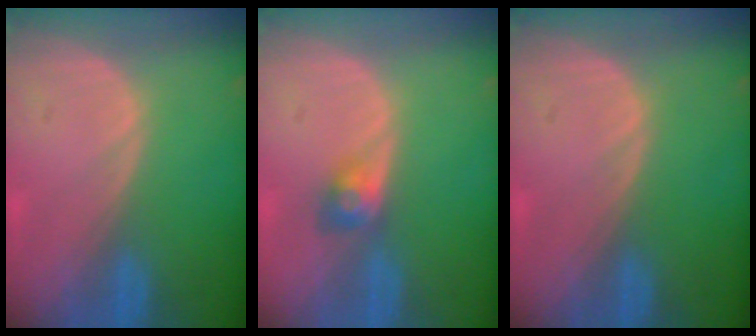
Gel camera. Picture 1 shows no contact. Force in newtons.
{"total": 3.0, "press": 2.6, "slide": 1.5}
{"total": 0.0}